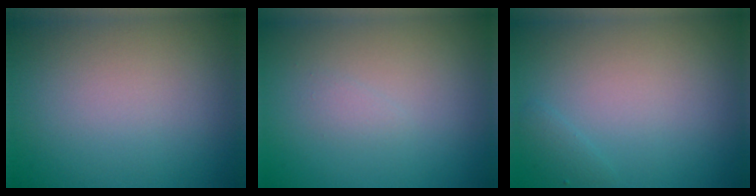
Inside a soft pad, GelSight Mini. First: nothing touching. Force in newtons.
{"total": 0.7, "press": 0.7, "slide": 0.1}
{"total": 0.8, "press": 0.8, "slide": 0.1}